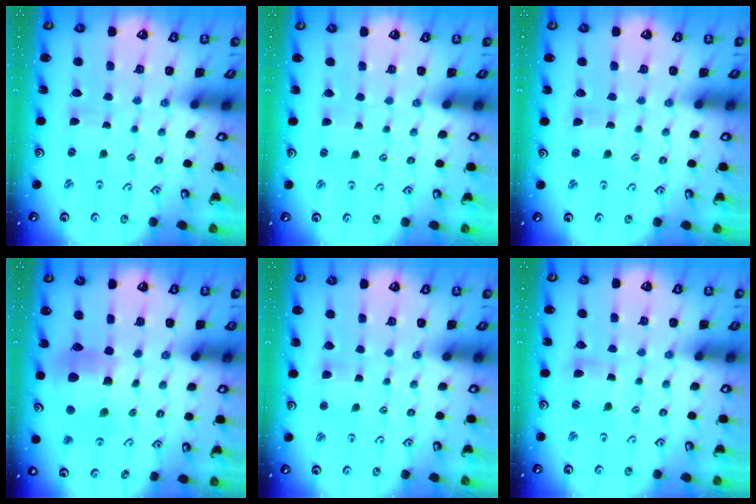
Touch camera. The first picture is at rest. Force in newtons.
{"total": 1.6, "press": 1.6, "slide": 0.3}
{"total": 0.9, "press": 0.9, "slide": 0.0}
{"total": 11.3, "press": 11.1, "slide": 1.7}
{"total": 3.8, "press": 3.8, "slide": 0.4}
{"total": 2.1, "press": 2.1, "slide": 0.3}